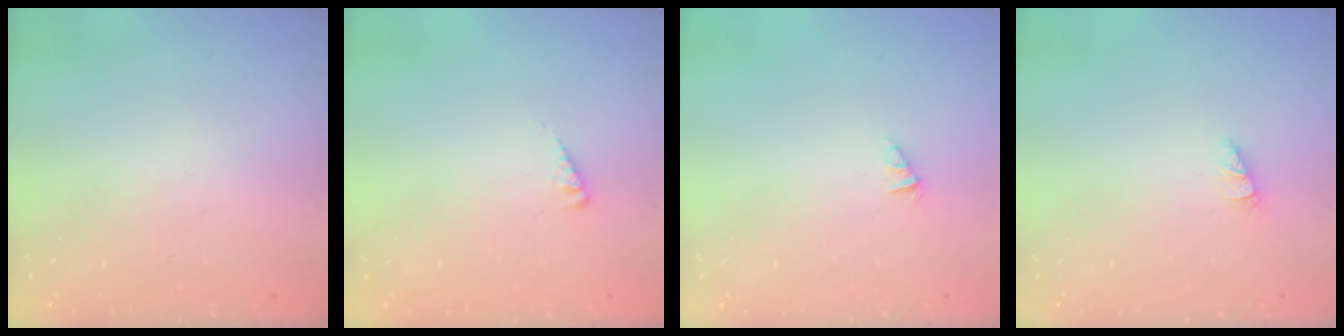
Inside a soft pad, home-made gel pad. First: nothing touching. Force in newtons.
{"total": 1.1, "press": 1.0, "slide": 0.2}
{"total": 0.0}
{"total": 1.0, "press": 1.0, "slide": 0.2}